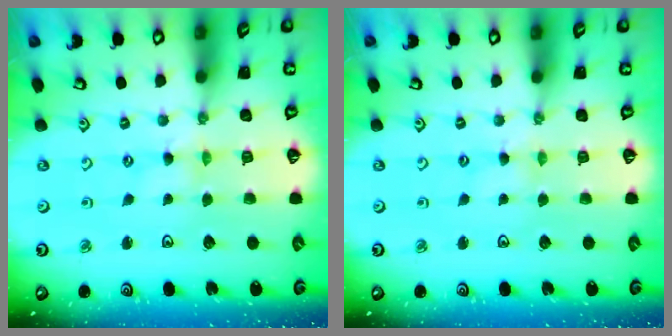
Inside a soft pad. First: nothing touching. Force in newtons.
{"total": 2.1, "press": 2.1, "slide": 0.3}